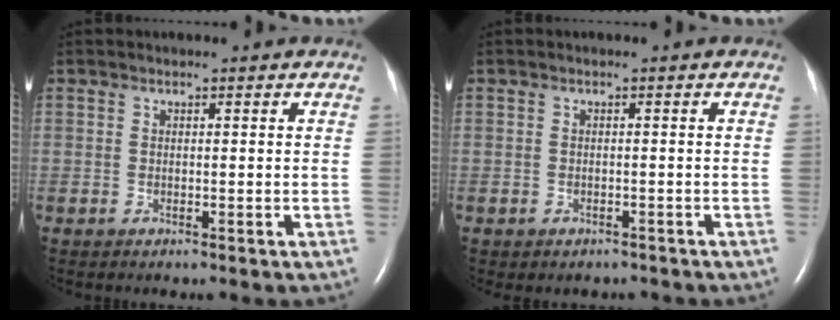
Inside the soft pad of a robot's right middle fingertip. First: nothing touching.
{"total": 1.8, "force": [-1.4, 1.0, 0.4], "torque": [-0.008, 0.001, -0.014]}